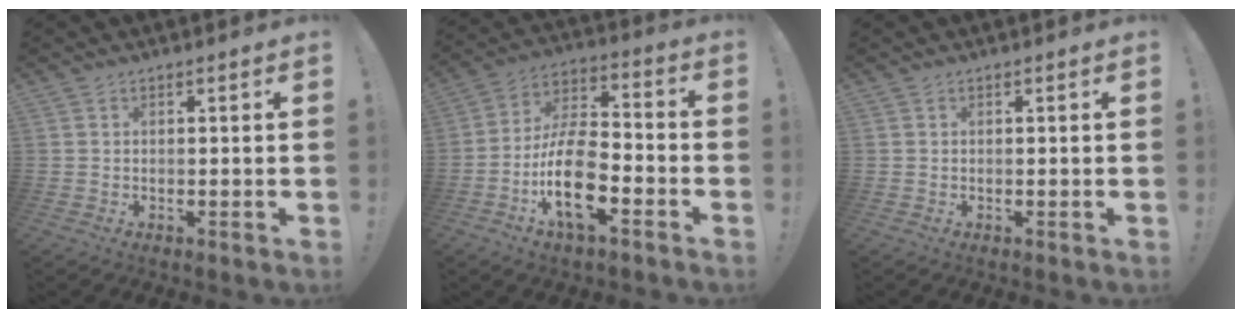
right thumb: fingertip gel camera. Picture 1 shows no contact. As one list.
[{"total": 18.1, "force": [-7.4, 8.7, 14.1], "torque": [-0.268, 0.038, -0.121]}, {"total": 0.0}]